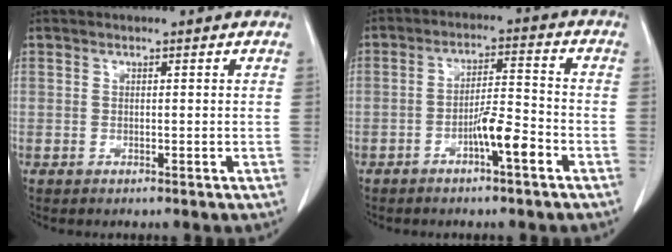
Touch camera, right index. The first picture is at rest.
{"total": 6.1, "force": [-3.1, 0.6, 5.2], "torque": [-0.092, 0.007, -0.053]}